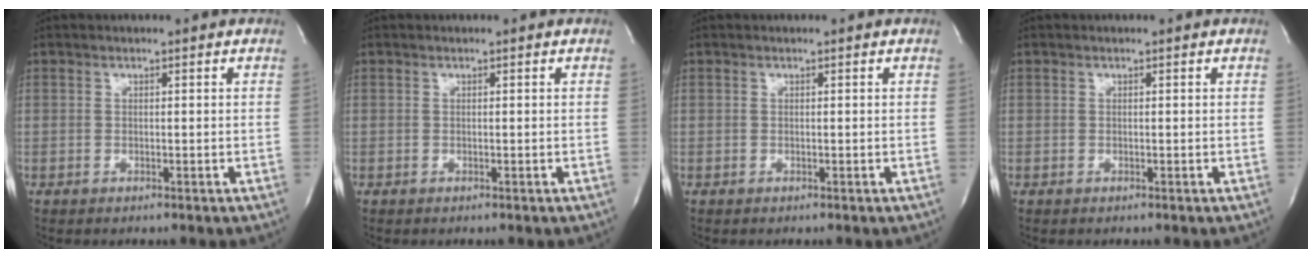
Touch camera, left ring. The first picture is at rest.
{"total": 0.0}
{"total": 0.0}
{"total": 0.0}